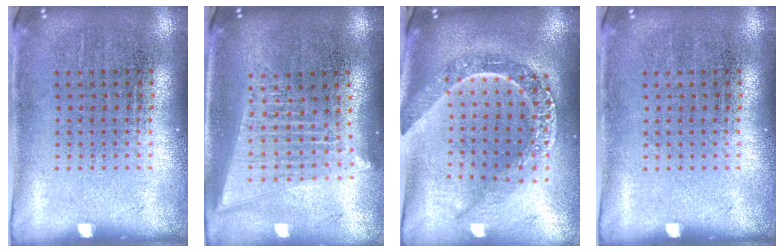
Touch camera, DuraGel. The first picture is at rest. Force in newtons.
{"total": 2.0, "press": 1.8, "slide": 1.0}
{"total": 2.5, "press": 2.0, "slide": 1.5}
{"total": 0.0}